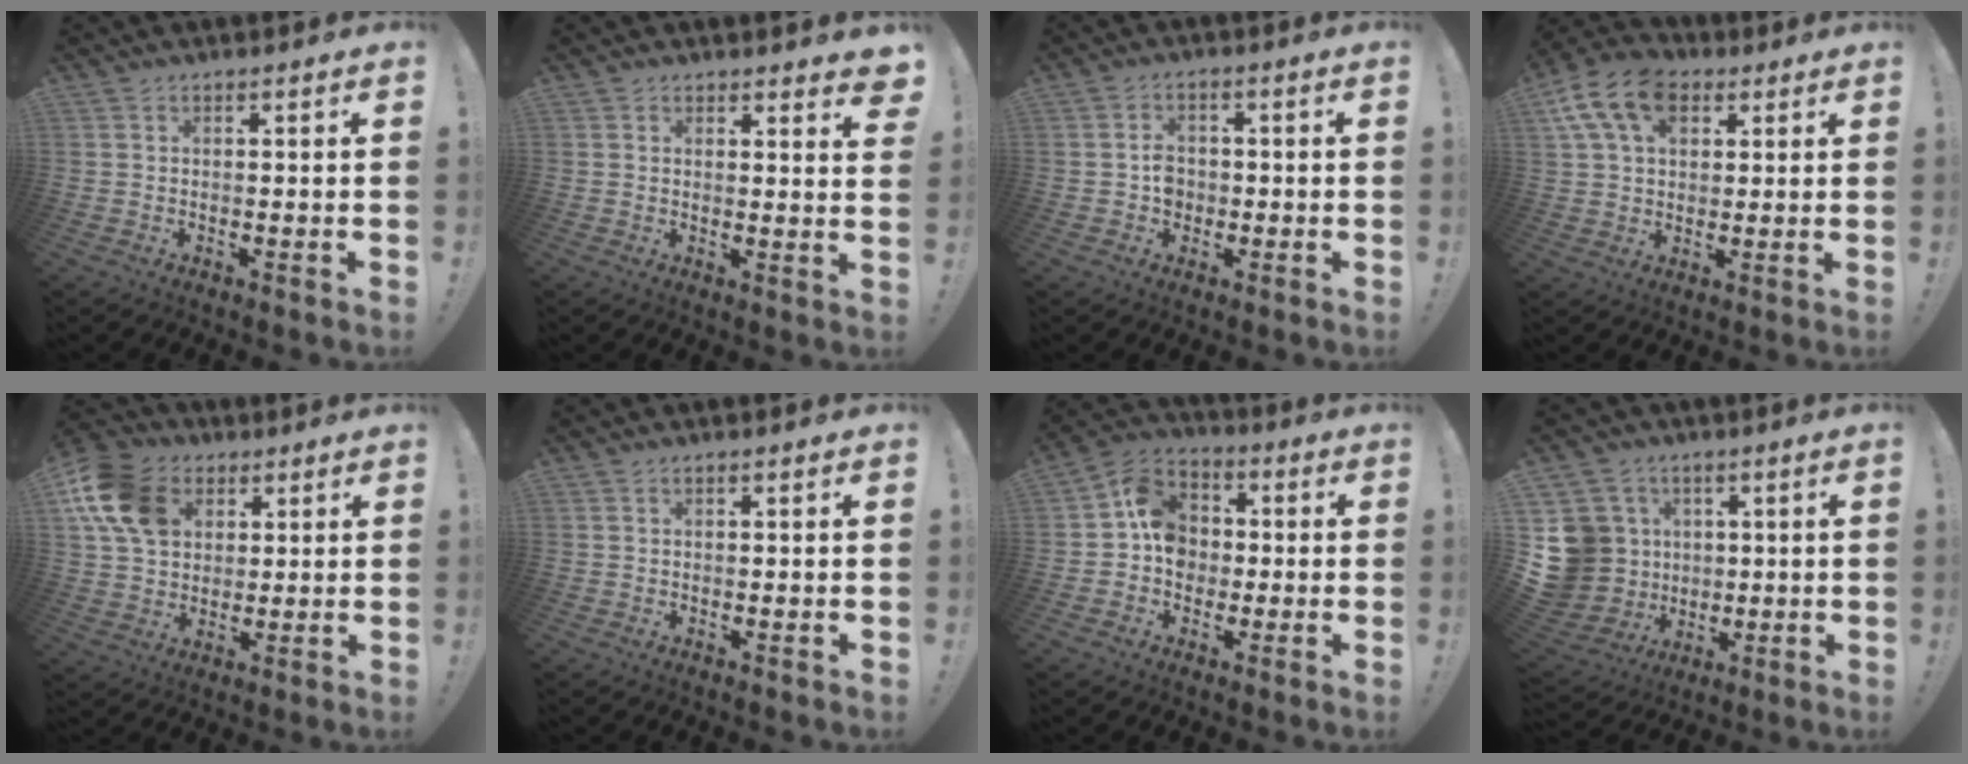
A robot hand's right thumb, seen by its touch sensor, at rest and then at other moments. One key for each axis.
{"total": 2.6, "fx": 2.3, "fy": 0.8, "fz": 0.8, "tx": 0.001, "ty": -0.018, "tz": 0.040}
{"total": 5.2, "fx": -0.6, "fy": 4.2, "fz": 3.0, "tx": -0.043, "ty": 0.007, "tz": -0.009}
{"total": 14.2, "fx": 5.9, "fy": 9.5, "fz": 8.7, "tx": -0.153, "ty": -0.011, "tz": 0.114}
{"total": 16.0, "fx": 5.6, "fy": 12.3, "fz": 8.5, "tx": -0.152, "ty": -0.013, "tz": 0.114}
{"total": 0.0}
{"total": 11.5, "fx": 0.0, "fy": 10.1, "fz": 5.6, "tx": -0.080, "ty": 0.021, "tz": 0.007}
{"total": 14.0, "fx": 1.2, "fy": 13.1, "fz": 4.6, "tx": -0.108, "ty": 0.000, "tz": 0.048}